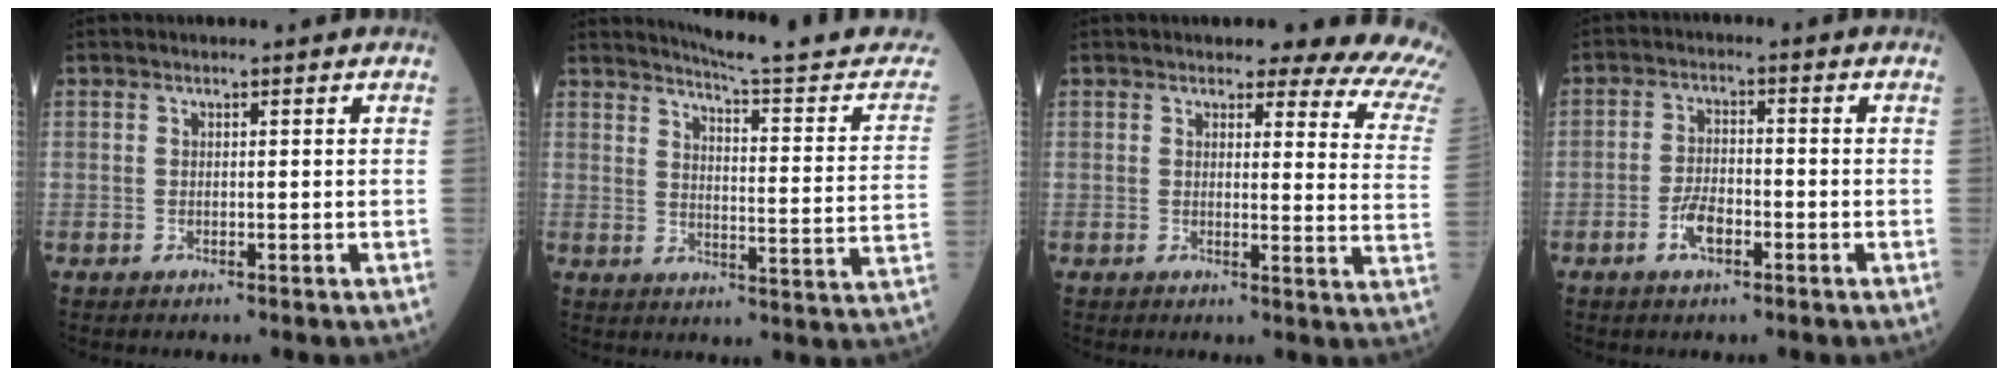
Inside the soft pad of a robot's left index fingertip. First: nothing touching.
{"total": 17.7, "force": [16.7, 0.5, 5.8], "torque": [-0.074, -0.077, 0.199]}
{"total": 14.9, "force": [13.1, 3.4, 6.2], "torque": [-0.046, -0.065, 0.111]}
{"total": 4.4, "force": [-2.1, 1.7, 3.4], "torque": [-0.071, 0.002, -0.042]}